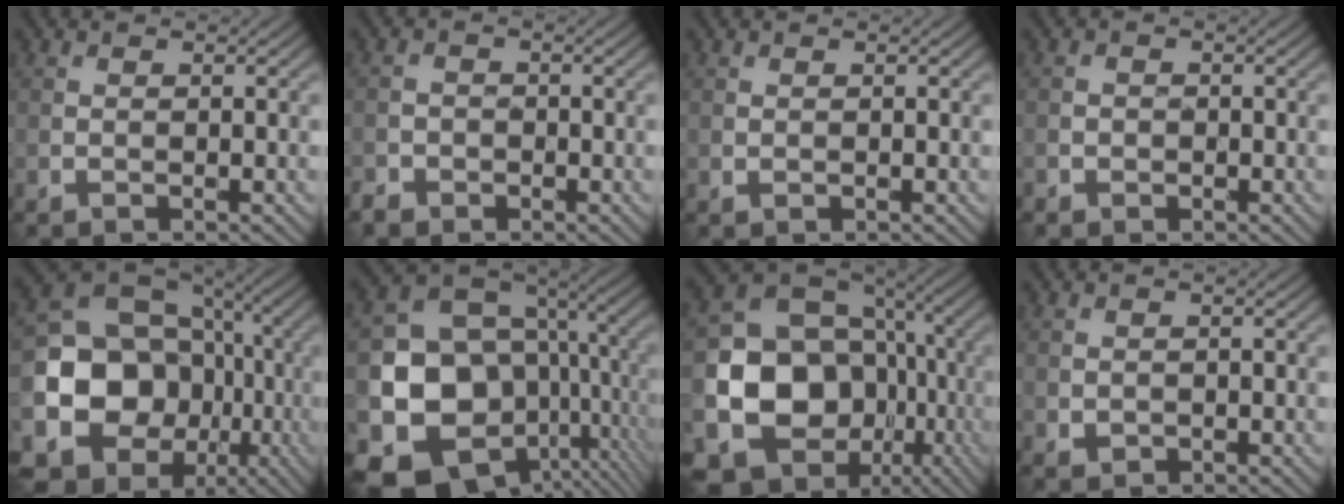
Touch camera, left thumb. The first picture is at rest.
{"total": 2.0, "force": [-1.5, 1.4, 0.3], "torque": [-0.006, -0.001, -0.036]}
{"total": 0.0}
{"total": 1.1, "force": [-0.5, 1.0, 0.1], "torque": [0.004, -0.002, -0.010]}
{"total": 16.8, "force": [-4.0, 13.7, 8.8], "torque": [-0.172, -0.029, -0.055]}
{"total": 17.6, "force": [-5.7, 13.7, 9.6], "torque": [-0.209, -0.047, -0.078]}
{"total": 16.1, "force": [-4.2, 13.2, 8.3], "torque": [-0.183, -0.034, -0.065]}
{"total": 0.7, "force": [-0.1, 0.7, 0.3], "torque": [-0.007, -0.007, 0.002]}